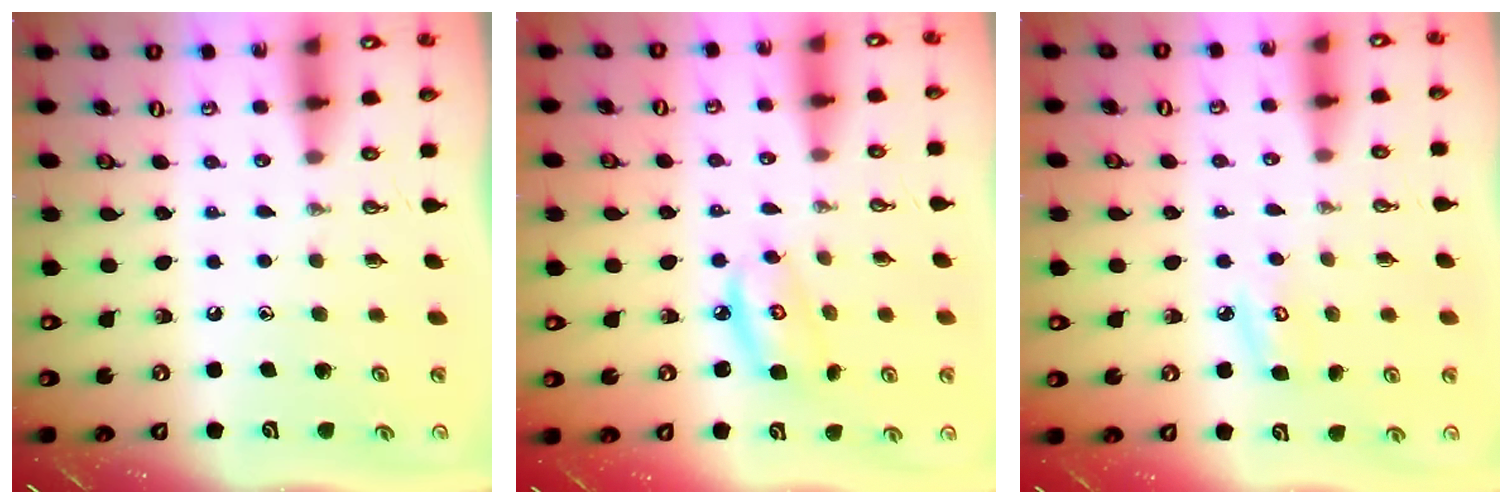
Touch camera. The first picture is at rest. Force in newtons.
{"total": 6.0, "press": 6.0, "slide": 0.4}
{"total": 5.3, "press": 5.3, "slide": 0.5}